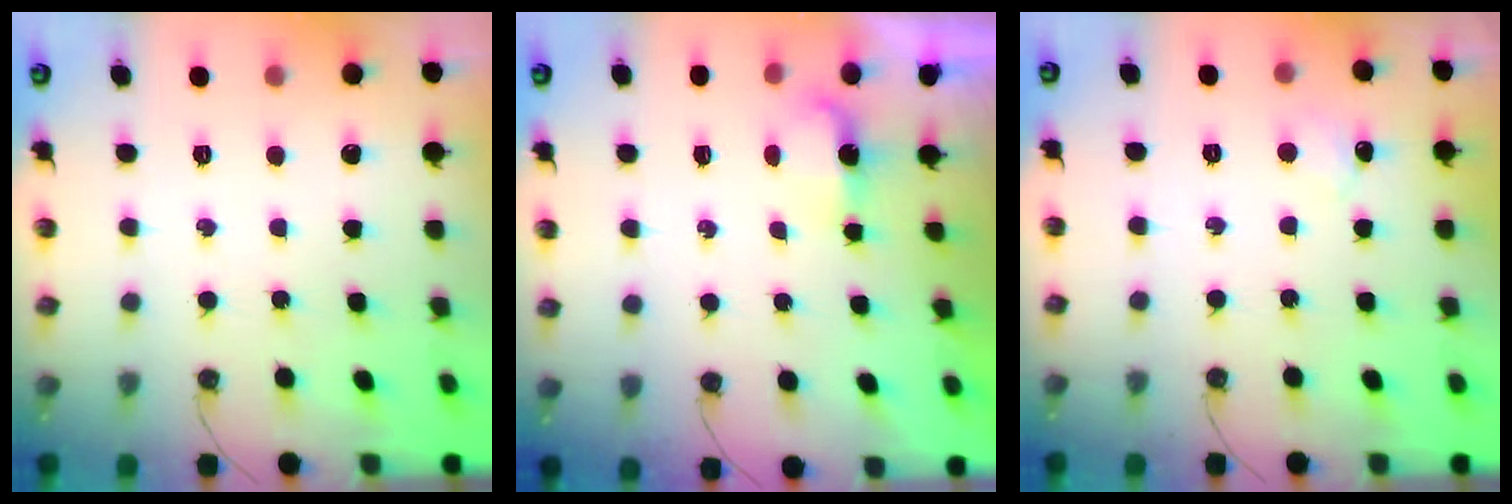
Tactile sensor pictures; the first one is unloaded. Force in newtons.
{"total": 3.0, "press": 2.9, "slide": 0.6}
{"total": 5.0, "press": 5.0, "slide": 0.7}